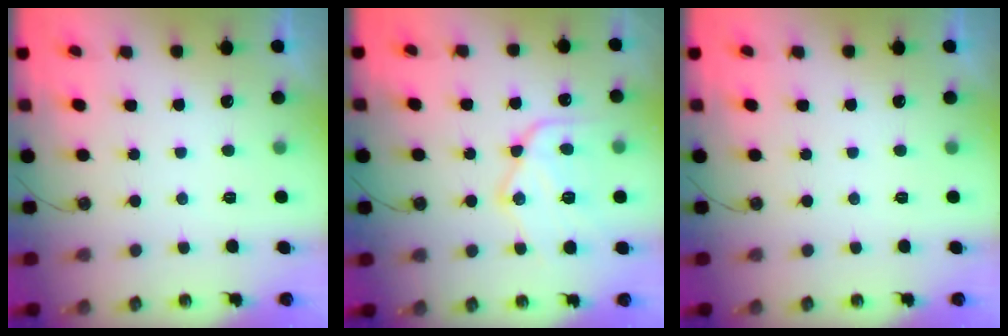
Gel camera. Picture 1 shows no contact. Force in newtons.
{"total": 14.8, "press": 14.8, "slide": 0.7}
{"total": 0.0}